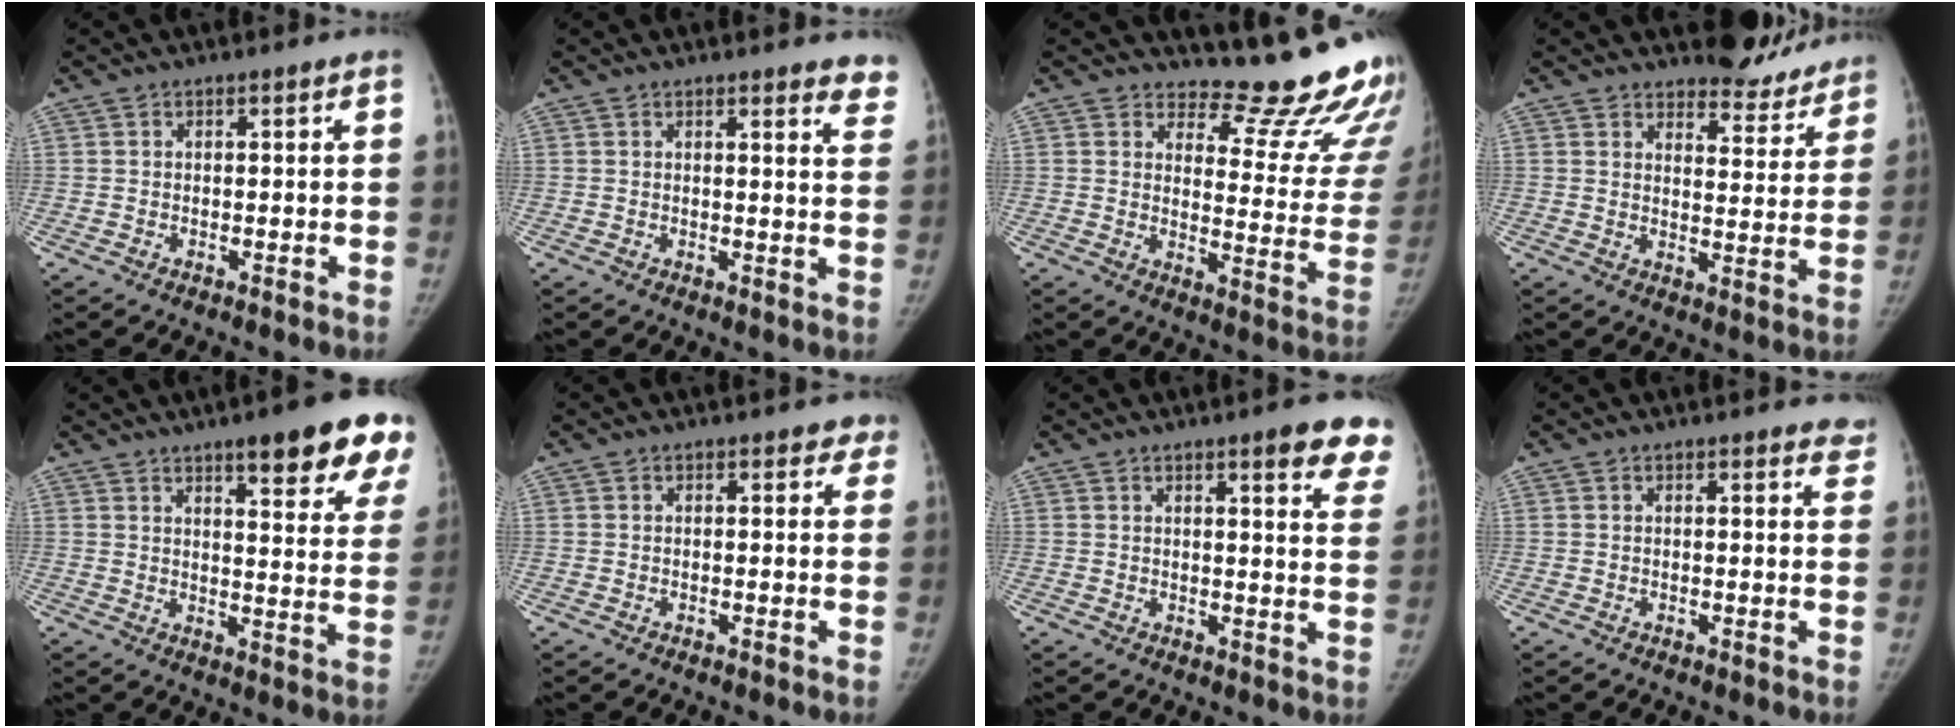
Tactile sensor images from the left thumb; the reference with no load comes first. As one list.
[{"total": 6.6, "force": [6.0, 1.7, 2.2], "torque": [0.010, -0.033, 0.039]}, {"total": 17.0, "force": [15.6, 4.0, 5.6], "torque": [-0.020, -0.177, 0.175]}, {"total": 9.9, "force": [9.2, 3.6, 0.5], "torque": [0.040, -0.081, 0.107]}, {"total": 18.4, "force": [12.1, 4.3, 13.2], "torque": [-0.134, -0.049, 0.145]}, {"total": 2.5, "force": [1.9, 1.5, 0.7], "torque": [0.024, -0.006, 0.006]}, {"total": 10.8, "force": [7.5, 2.3, 7.5], "torque": [-0.058, -0.031, 0.074]}, {"total": 3.6, "force": [3.2, 1.3, 1.0], "torque": [0.015, -0.014, 0.017]}]